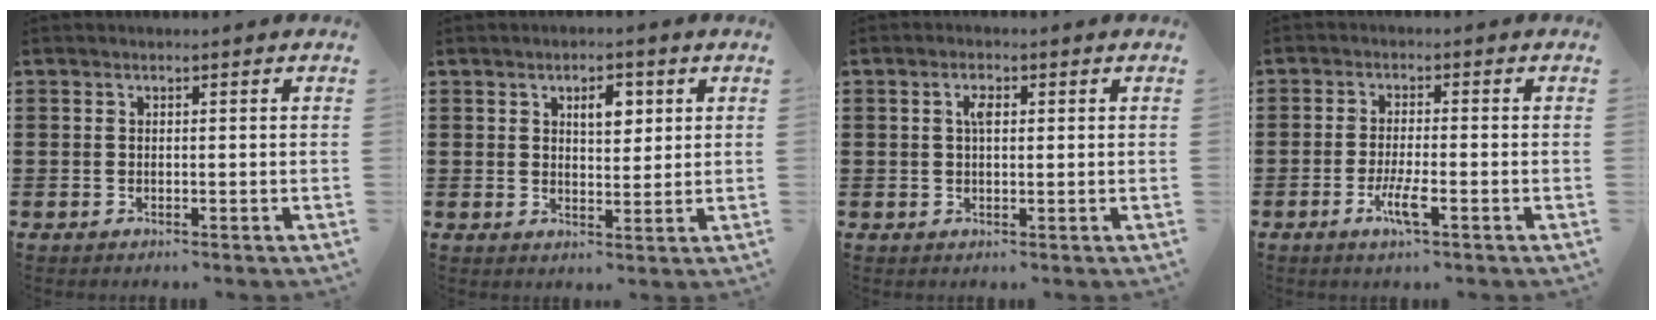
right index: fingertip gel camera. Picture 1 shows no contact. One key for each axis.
{"total": 4.2, "fx": 1.7, "fy": 2.1, "fz": 3.2, "tx": -0.046, "ty": 0.002, "tz": 0.022}
{"total": 2.3, "fx": 0.6, "fy": 1.0, "fz": 2.0, "tx": -0.043, "ty": 0.008, "tz": 0.008}
{"total": 4.4, "fx": -2.0, "fy": 0.7, "fz": 3.8, "tx": -0.084, "ty": -0.011, "tz": -0.040}